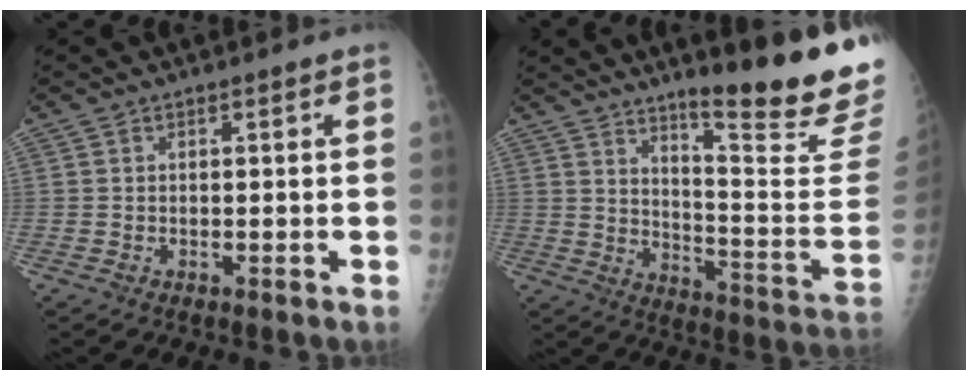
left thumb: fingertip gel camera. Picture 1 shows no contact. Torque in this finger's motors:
{"motor_torque": [0.75, 0.25, 1.11, -1.66, 0.07]}